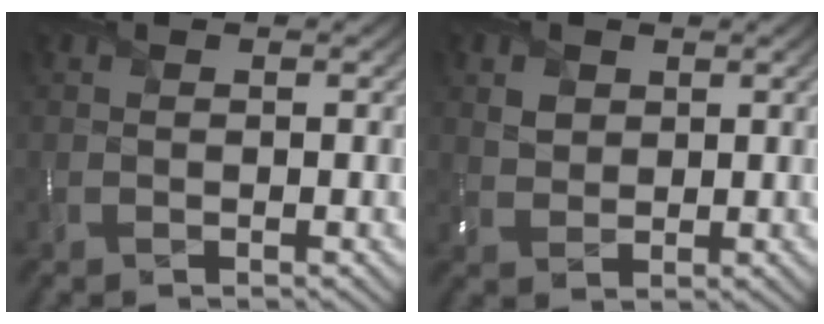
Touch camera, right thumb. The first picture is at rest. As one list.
[{"total": 2.5, "force": [1.2, 2.0, 1.0], "torque": [-0.029, -0.001, 0.023]}]